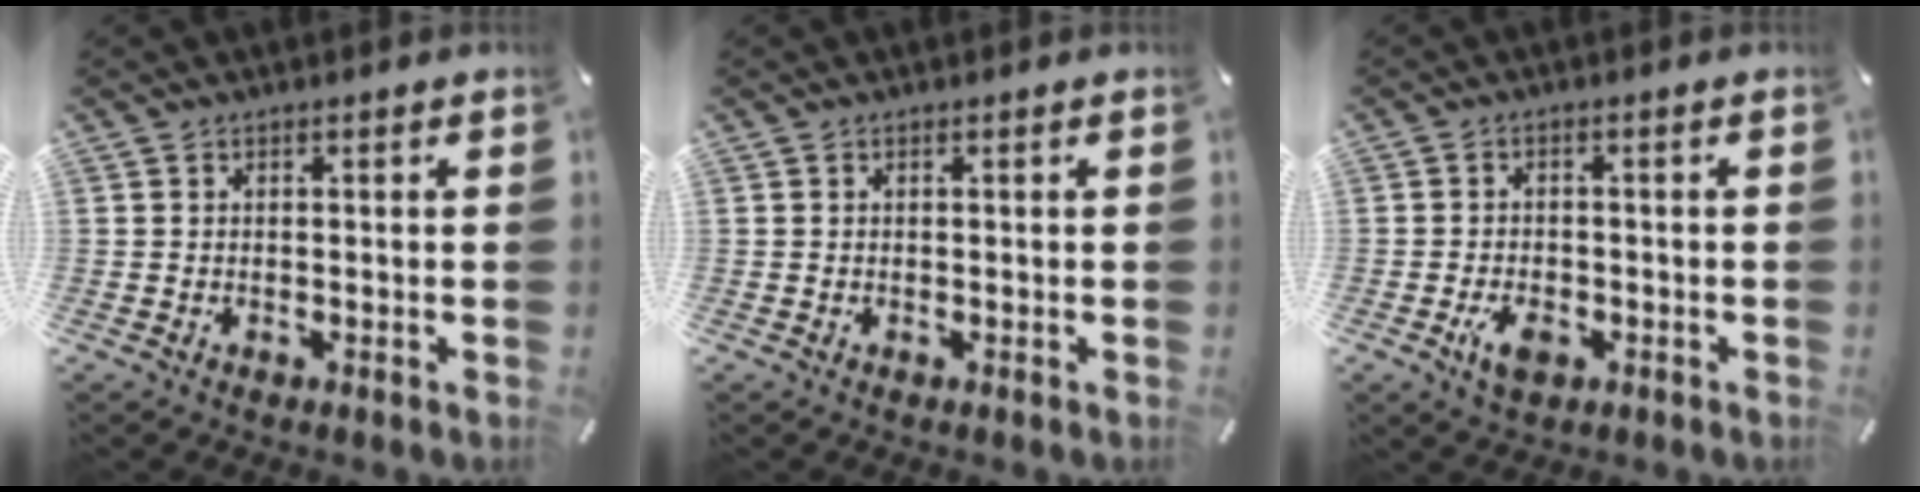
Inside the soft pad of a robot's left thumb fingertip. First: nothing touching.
{"total": 0.0}
{"total": 4.6, "force": [-2.1, 2.9, 2.9], "torque": [-0.068, 0.004, -0.040]}